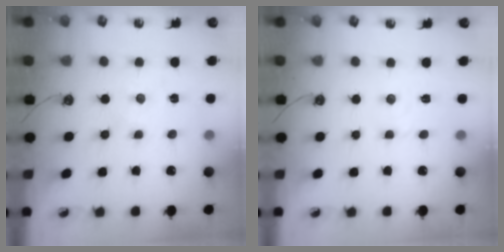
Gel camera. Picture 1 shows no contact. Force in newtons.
{"total": 2.8, "press": 2.7, "slide": 0.4}